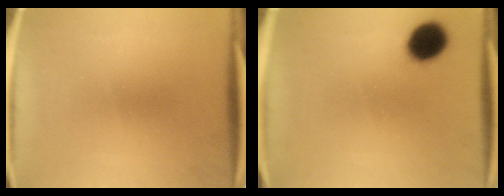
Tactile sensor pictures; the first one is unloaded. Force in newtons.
{"total": 9.1}